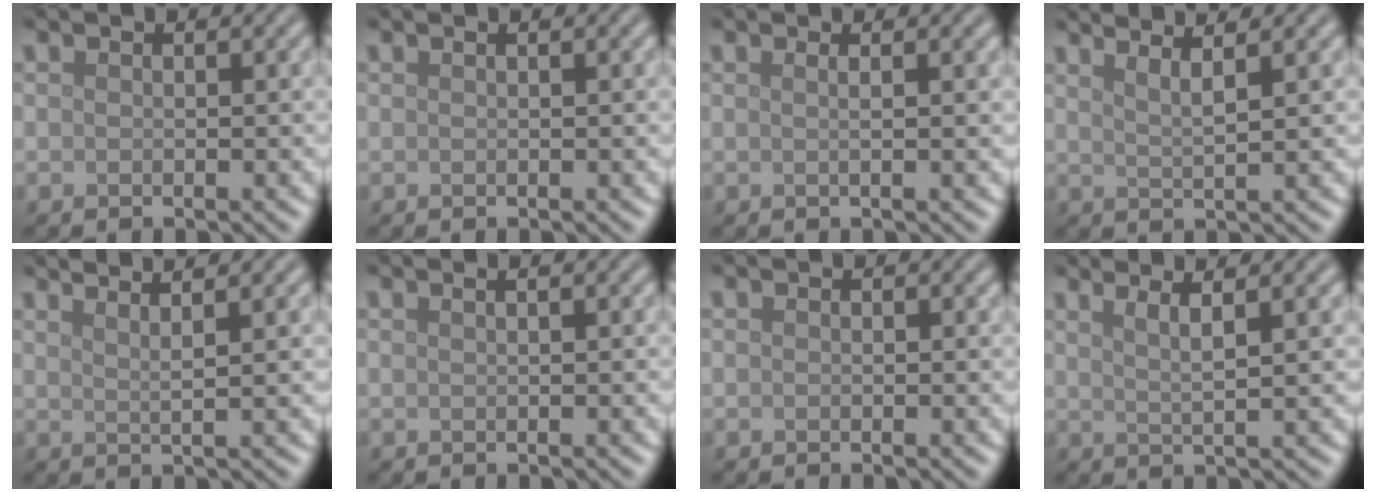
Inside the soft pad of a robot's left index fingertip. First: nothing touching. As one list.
[{"total": 0.6, "force": [0.3, 0.2, 0.5], "torque": [-0.005, 0.004, 0.003]}, {"total": 2.2, "force": [0.7, 0.9, 1.9], "torque": [-0.017, 0.004, -0.012]}, {"total": 3.7, "force": [2.7, 0.9, 2.3], "torque": [-0.022, 0.014, 0.019]}, {"total": 4.2, "force": [3.2, 1.0, 2.6], "torque": [-0.022, 0.020, 0.016]}, {"total": 1.7, "force": [1.0, 0.7, 1.2], "torque": [-0.006, -0.001, -0.001]}, {"total": 0.0}, {"total": 3.9, "force": [2.4, 0.8, 3.0], "torque": [-0.040, 0.014, 0.023]}]